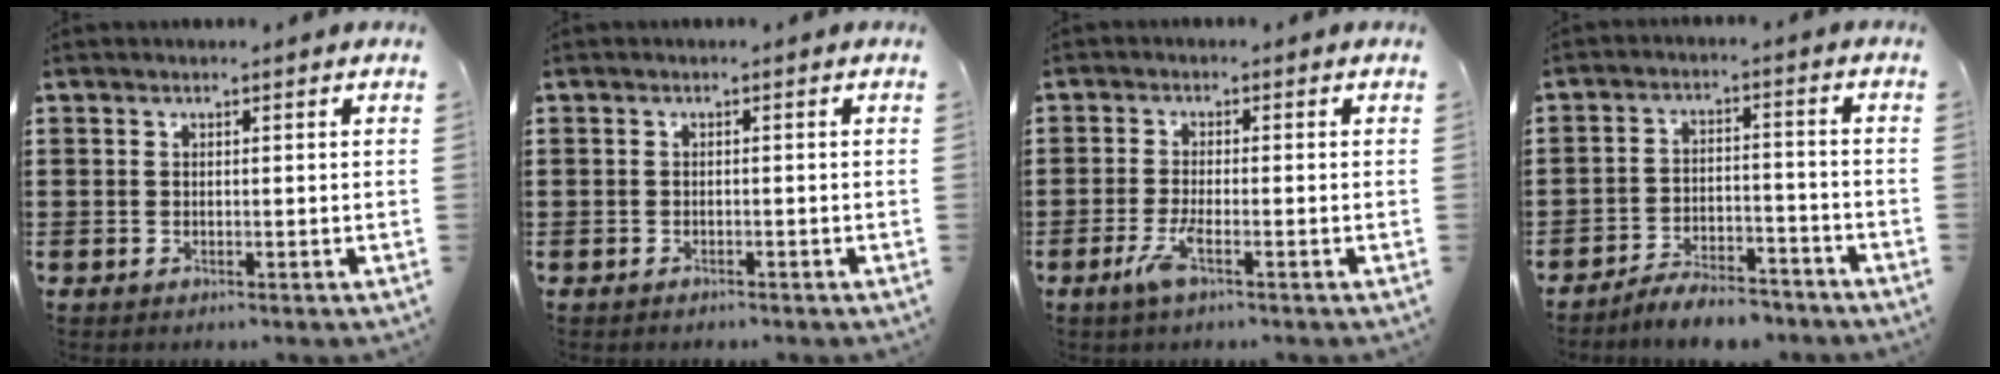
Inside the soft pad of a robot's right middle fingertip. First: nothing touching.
{"total": 0.7, "force": [-0.7, 0.2, 0.0], "torque": [-0.002, 0.000, -0.014]}
{"total": 3.7, "force": [-1.7, 0.5, 3.3], "torque": [-0.076, -0.011, -0.036]}
{"total": 5.7, "force": [-5.5, 0.7, 1.3], "torque": [-0.029, 0.004, -0.109]}